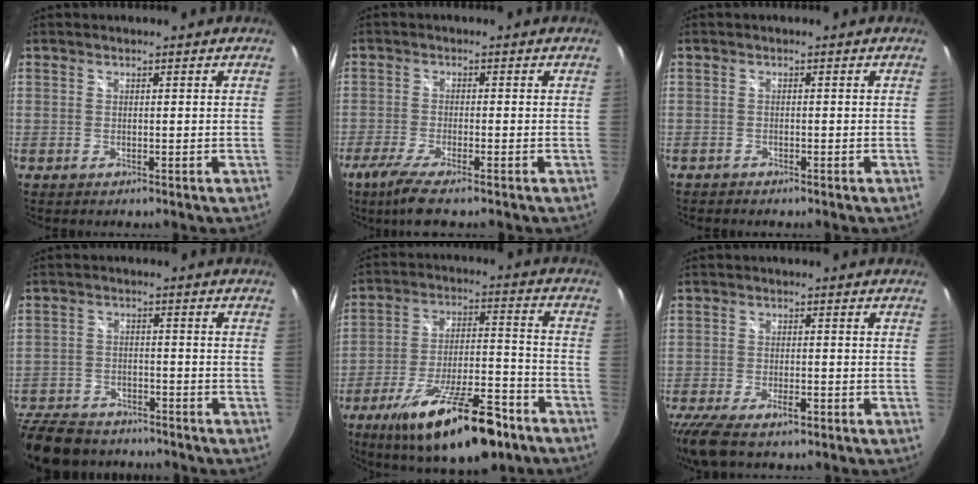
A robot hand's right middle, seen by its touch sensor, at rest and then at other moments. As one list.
[{"total": 7.0, "force": [-5.1, 0.5, 4.7], "torque": [-0.112, -0.026, -0.095]}, {"total": 1.2, "force": [-1.1, 0.4, -0.1], "torque": [-0.004, 0.000, -0.022]}, {"total": 17.4, "force": [-13.8, 8.2, 6.6], "torque": [-0.184, -0.003, -0.225]}, {"total": 21.1, "force": [-14.1, 6.5, 14.4], "torque": [-0.244, -0.019, -0.216]}, {"total": 9.6, "force": [-7.1, 3.3, 5.5], "torque": [-0.136, -0.029, -0.127]}]